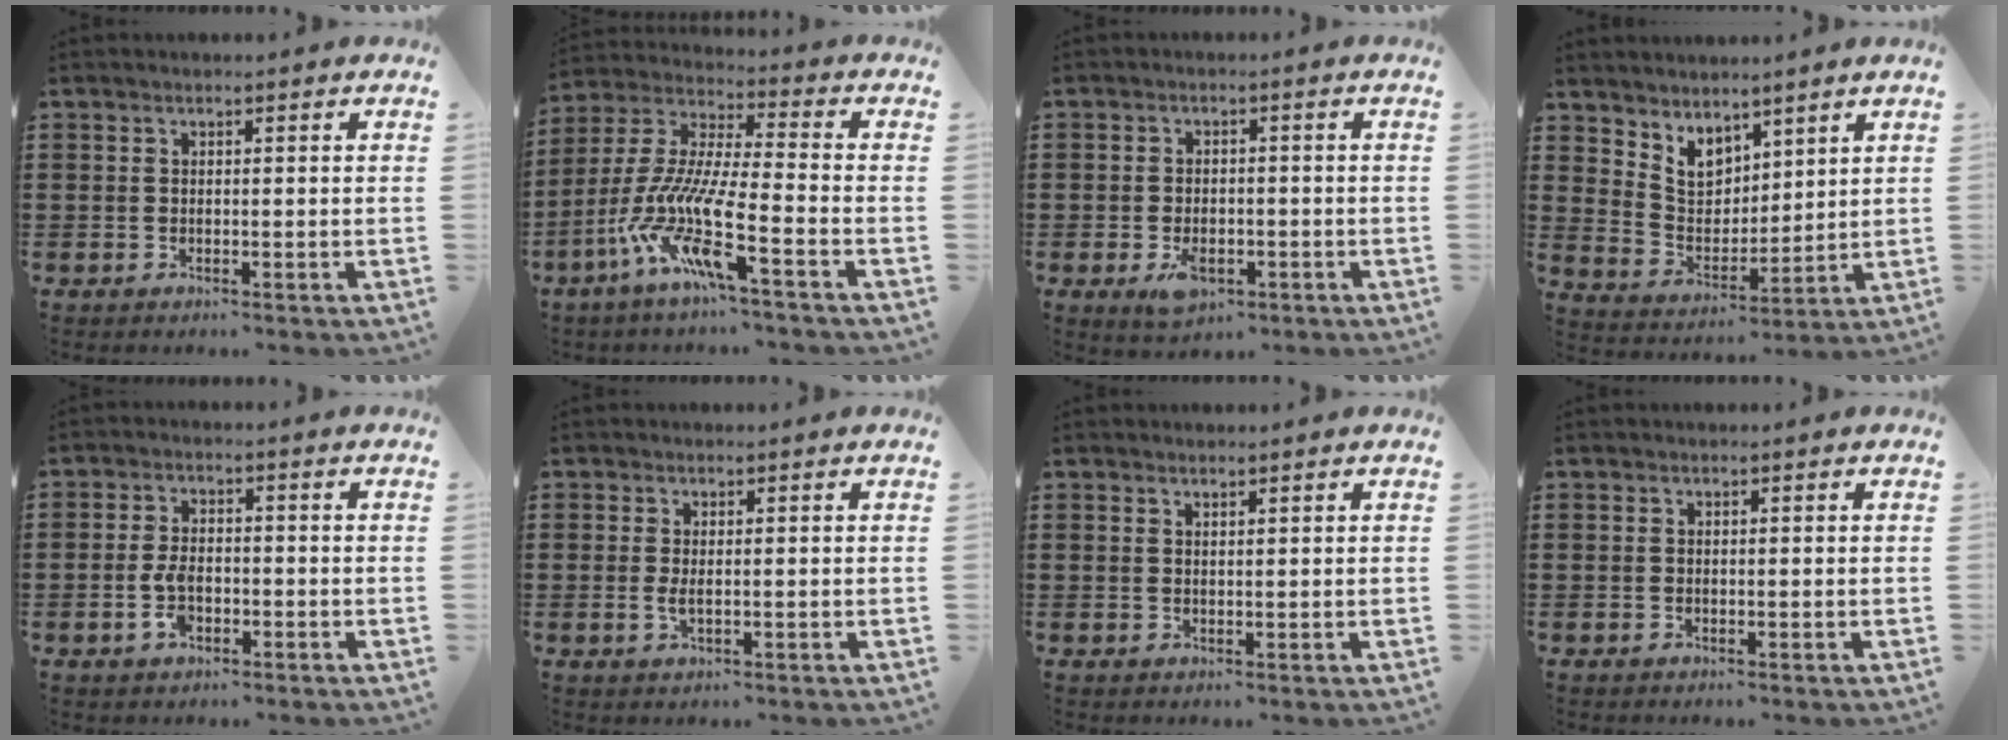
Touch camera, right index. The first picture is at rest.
{"total": 12.3, "force": [-7.6, 1.6, 9.5], "torque": [-0.235, -0.022, -0.163]}
{"total": 3.9, "force": [-1.6, 2.2, 2.9], "torque": [-0.055, 0.000, -0.027]}
{"total": 5.5, "force": [4.3, 3.3, 1.0], "torque": [-0.048, -0.017, 0.081]}
{"total": 4.2, "force": [-1.2, 2.2, 3.4], "torque": [-0.082, -0.004, -0.026]}
{"total": 1.7, "force": [0.0, 0.6, 1.6], "torque": [-0.032, -0.001, 0.000]}
{"total": 0.9, "force": [0.9, 0.0, 0.3], "torque": [-0.008, -0.001, 0.017]}
{"total": 0.0}